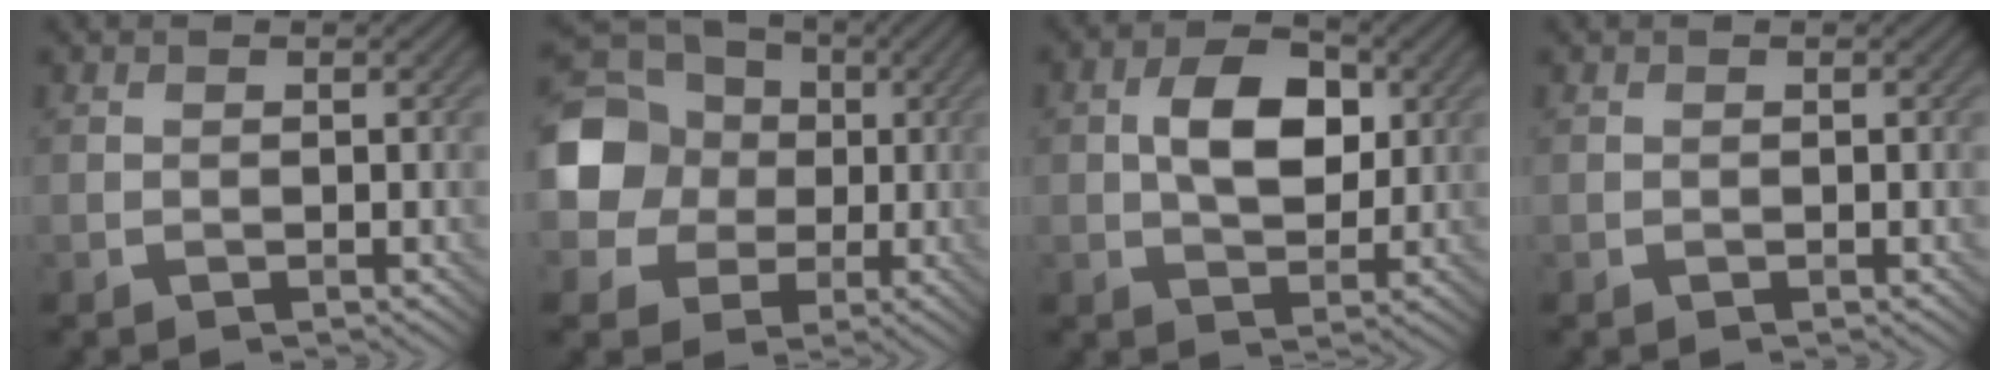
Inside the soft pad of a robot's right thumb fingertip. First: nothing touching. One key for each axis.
{"total": 12.9, "fx": 0.4, "fy": 11.8, "fz": 5.3, "tx": -0.155, "ty": -0.004, "tz": -0.017}
{"total": 7.2, "fx": 1.2, "fy": 4.5, "fz": 5.6, "tx": -0.097, "ty": 0.007, "tz": 0.016}
{"total": 0.0}